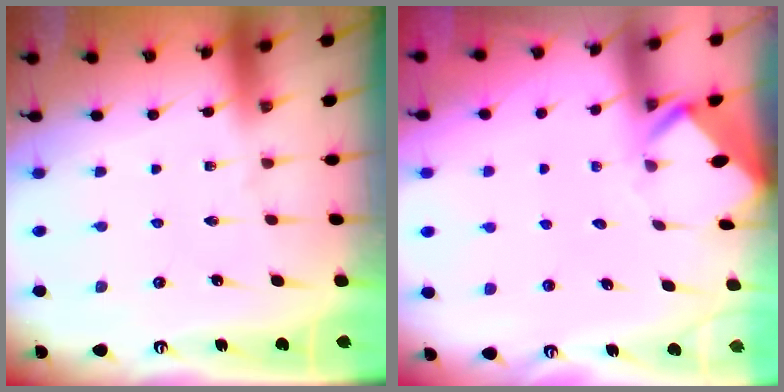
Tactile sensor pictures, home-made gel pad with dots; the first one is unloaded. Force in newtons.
{"total": 3.5, "press": 3.5, "slide": 0.3}